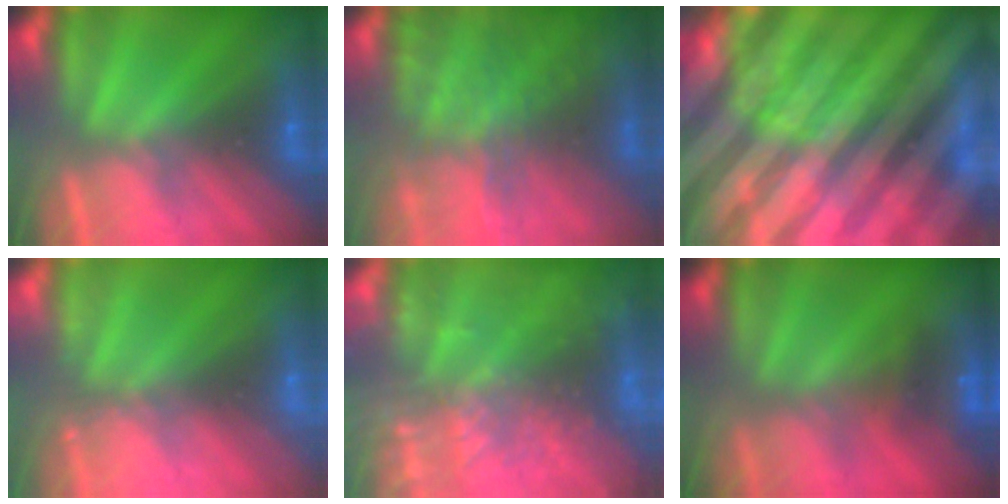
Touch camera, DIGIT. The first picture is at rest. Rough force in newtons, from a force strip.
{"total": 7.2}
{"total": 9.3}
{"total": 2.6}
{"total": 13.7}
{"total": 4.8}